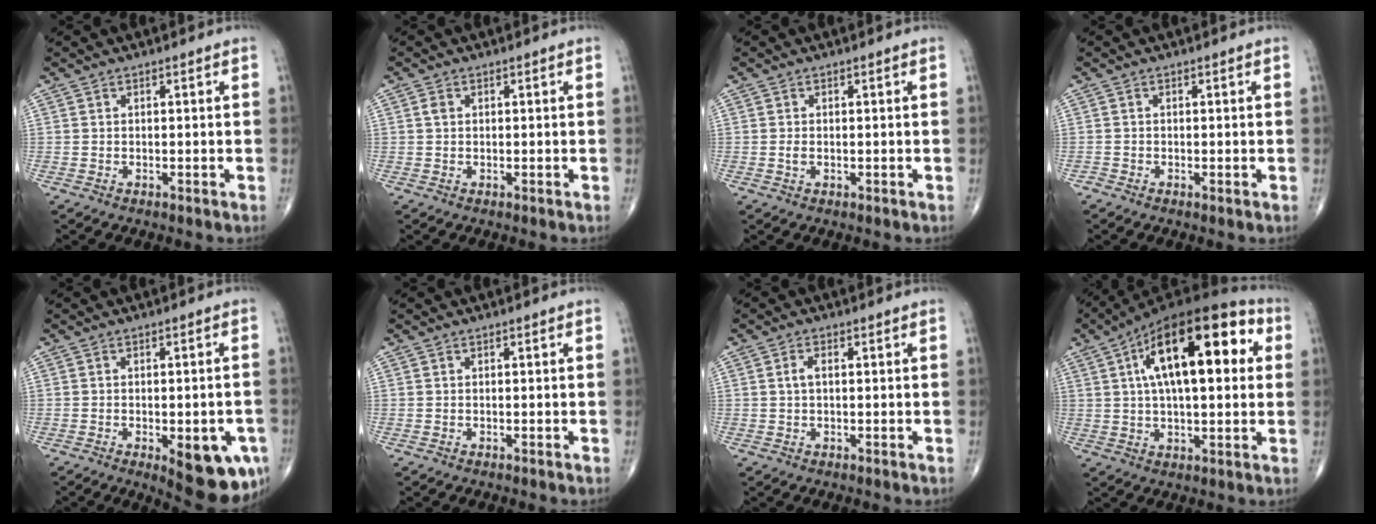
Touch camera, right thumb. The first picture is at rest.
{"total": 1.0, "force": [0.3, 0.8, 0.6], "torque": [-0.011, 0.000, 0.004]}
{"total": 1.0, "force": [-0.1, 0.6, 0.8], "torque": [-0.019, -0.003, -0.002]}
{"total": 0.5, "force": [-0.3, 0.2, 0.3], "torque": [-0.008, -0.003, -0.011]}
{"total": 12.2, "force": [-4.5, 4.7, 10.4], "torque": [-0.109, 0.000, -0.044]}
{"total": 0.0}
{"total": 2.0, "force": [0.3, 1.0, 1.7], "torque": [-0.037, 0.006, 0.005]}
{"total": 22.9, "force": [5.9, 9.8, 19.8], "torque": [-0.305, 0.024, 0.083]}